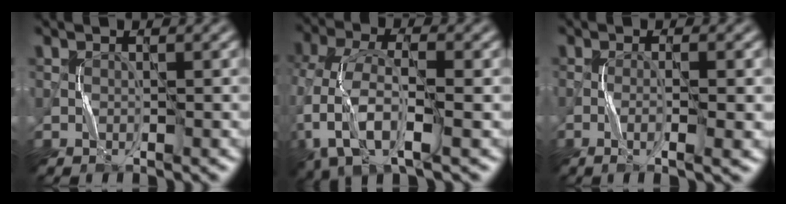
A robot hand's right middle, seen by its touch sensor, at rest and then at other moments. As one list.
[{"total": 7.7, "force": [-1.5, 4.1, 6.4], "torque": [-0.142, -0.001, -0.044]}, {"total": 3.1, "force": [-0.8, 0.4, 3.0], "torque": [-0.050, -0.003, -0.017]}]